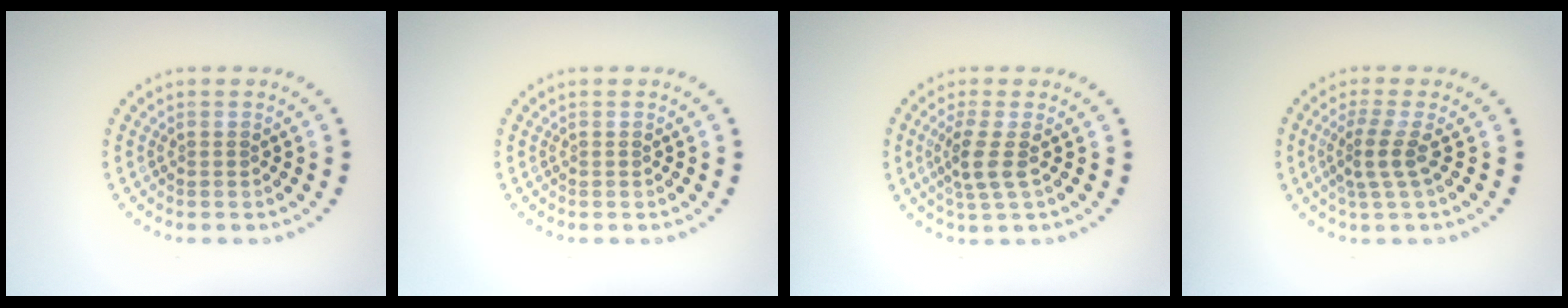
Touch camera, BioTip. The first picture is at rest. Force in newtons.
{"total": 0.0}
{"total": 2.7, "press": 2.1, "slide": 1.7}
{"total": 2.5, "press": 1.8, "slide": 1.7}